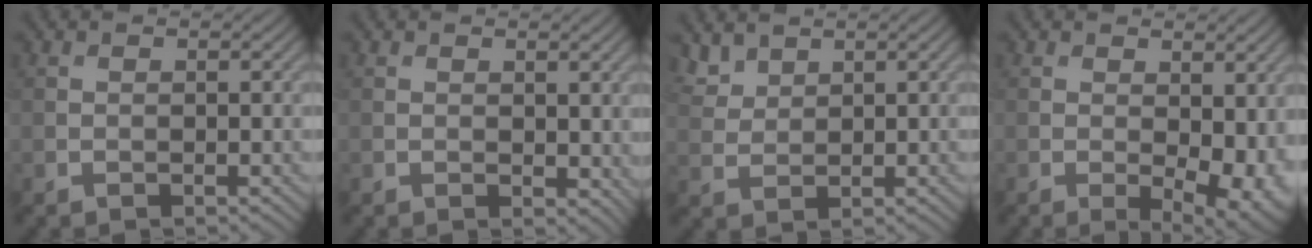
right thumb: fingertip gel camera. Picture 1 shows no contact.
{"total": 1.8, "force": [0.9, 1.1, 1.2], "torque": [-0.017, -0.006, 0.019]}
{"total": 3.0, "force": [2.5, 1.4, 1.0], "torque": [-0.032, 0.000, 0.062]}
{"total": 6.5, "force": [-0.4, 3.1, 5.7], "torque": [-0.085, -0.017, 0.007]}